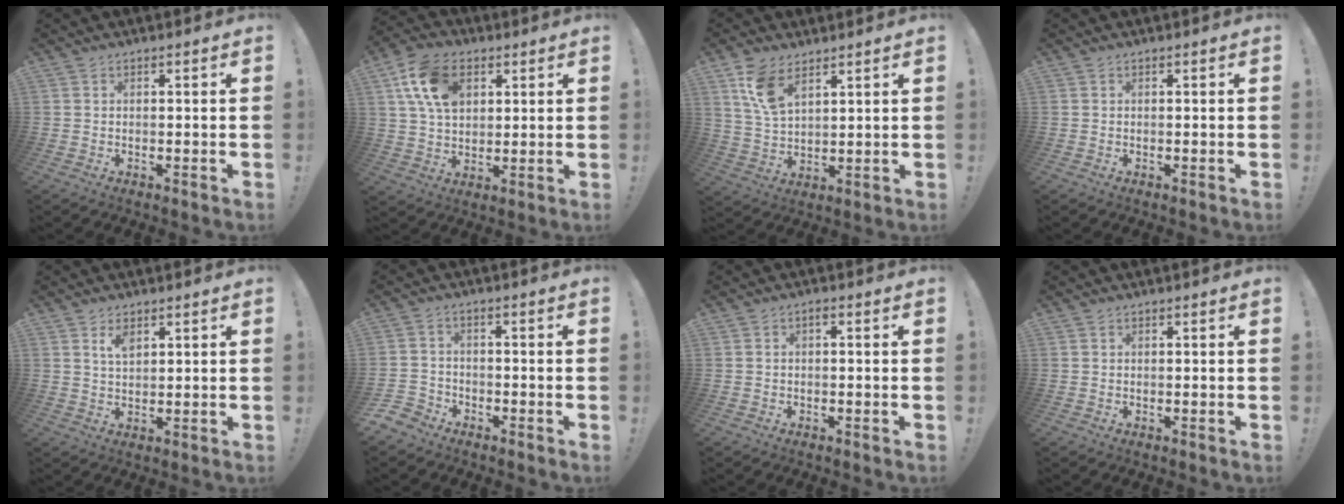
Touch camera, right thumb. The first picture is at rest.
{"total": 14.9, "force": [5.6, 10.3, 9.3], "torque": [-0.169, 0.001, 0.114]}
{"total": 9.5, "force": [5.7, 4.7, 6.0], "torque": [-0.126, -0.015, 0.110]}
{"total": 0.0}
{"total": 3.7, "force": [2.2, 1.6, 2.5], "torque": [-0.037, -0.011, 0.037]}
{"total": 4.3, "force": [-3.3, 2.7, 0.7], "torque": [-0.024, 0.014, -0.068]}
{"total": 1.0, "force": [-0.7, 0.1, 0.8], "torque": [-0.016, 0.005, -0.012]}
{"total": 0.0}